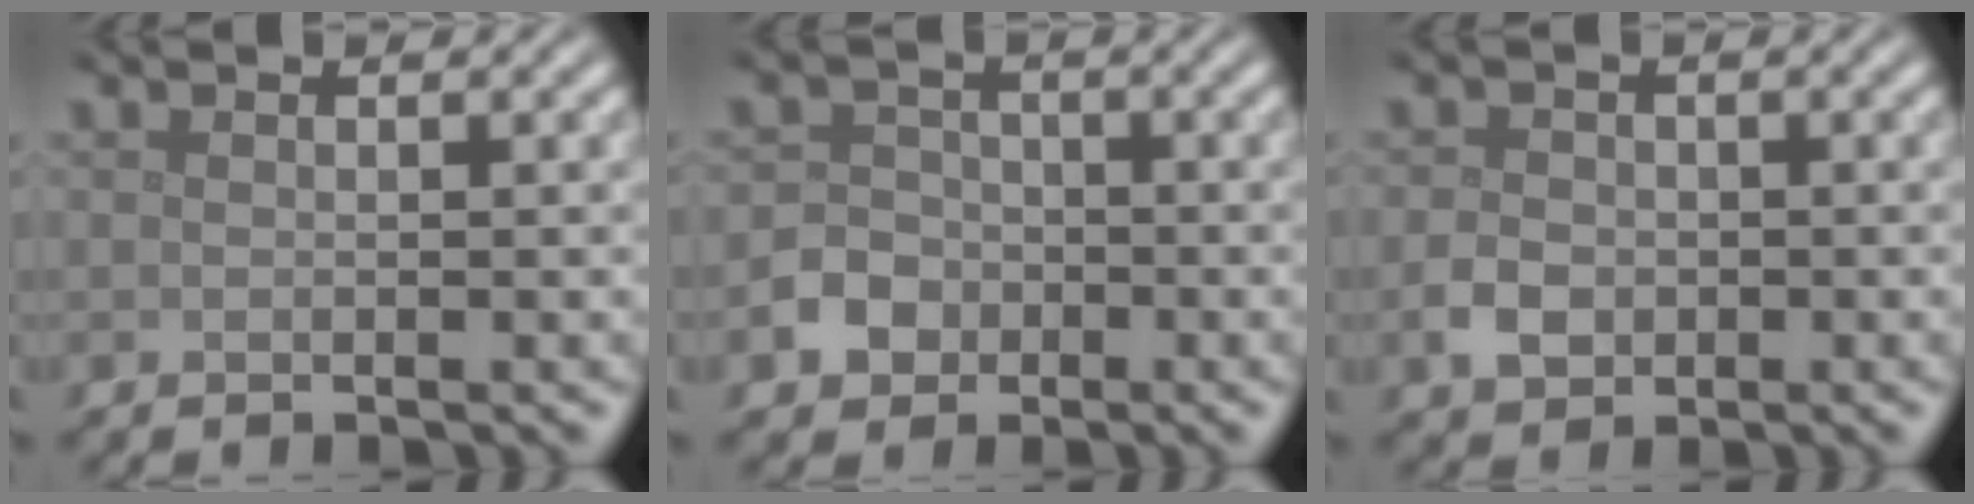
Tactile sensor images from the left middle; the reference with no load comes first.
{"total": 3.1, "force": [-1.4, 2.7, 0.8], "torque": [-0.002, -0.001, -0.031]}
{"total": 2.2, "force": [-0.6, 1.8, 1.1], "torque": [-0.019, -0.001, -0.017]}